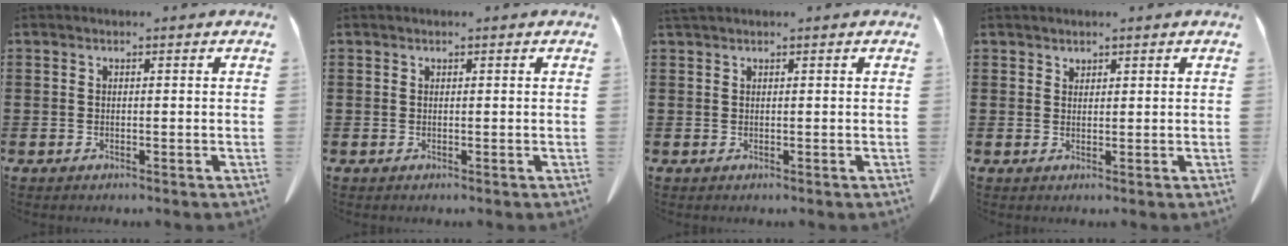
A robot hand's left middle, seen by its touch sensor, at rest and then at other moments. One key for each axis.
{"total": 0.0}
{"total": 0.7, "fx": 0.7, "fy": 0.0, "fz": 0.3, "tx": -0.007, "ty": -0.001, "tz": 0.015}
{"total": 1.3, "fx": 1.3, "fy": 0.3, "fz": 0.0, "tx": -0.003, "ty": -0.003, "tz": 0.026}